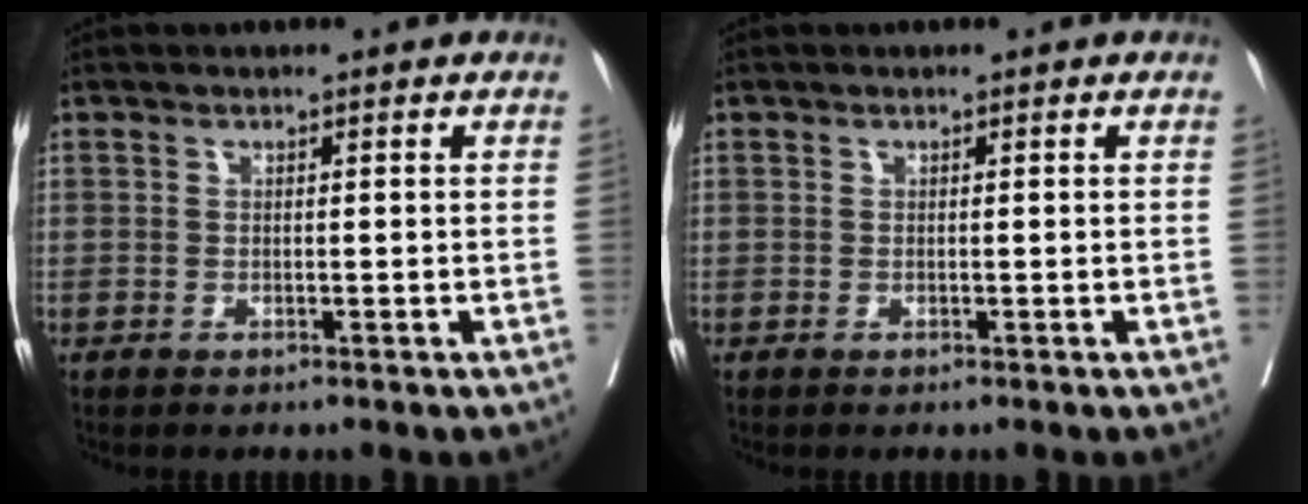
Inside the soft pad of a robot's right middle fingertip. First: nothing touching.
{"total": 0.0}